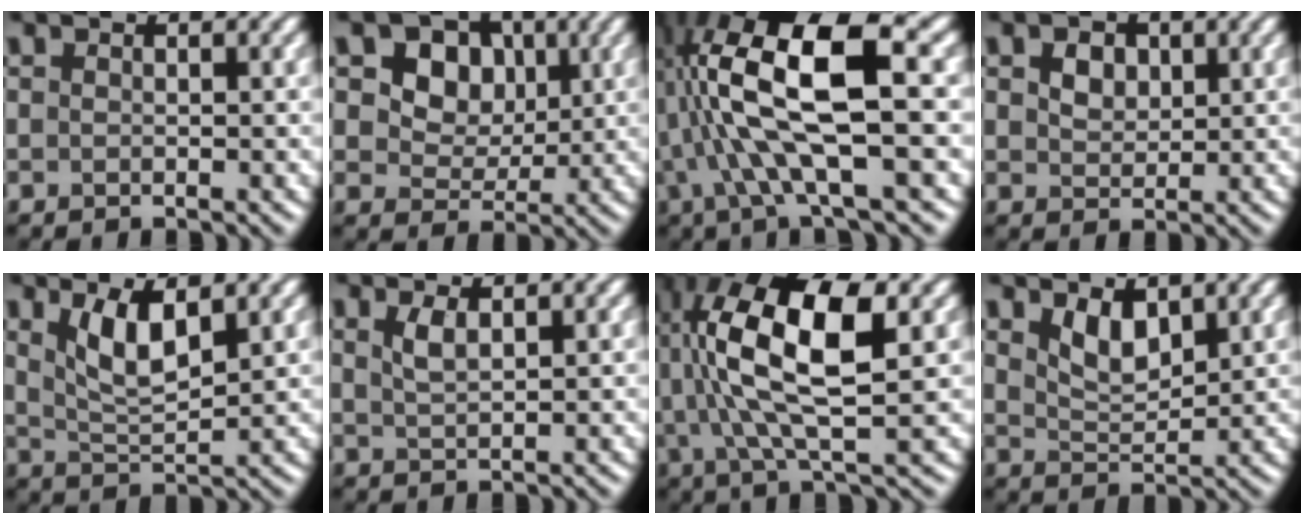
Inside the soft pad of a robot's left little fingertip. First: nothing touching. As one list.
[{"total": 7.5, "force": [2.8, 5.9, 3.7], "torque": [-0.083, 0.002, 0.046]}, {"total": 12.1, "force": [0.6, 3.3, 11.7], "torque": [-0.230, 0.014, 0.012]}, {"total": 2.8, "force": [1.2, 2.0, 1.6], "torque": [-0.032, 0.006, 0.010]}, {"total": 4.1, "force": [1.8, 1.4, 3.4], "torque": [-0.072, -0.005, 0.038]}, {"total": 1.7, "force": [0.8, 0.6, 1.4], "torque": [-0.032, 0.001, 0.019]}, {"total": 12.0, "force": [1.9, 4.3, 11.0], "torque": [-0.216, 0.014, 0.035]}, {"total": 2.8, "force": [1.6, 1.4, 1.8], "torque": [-0.039, -0.008, 0.034]}]